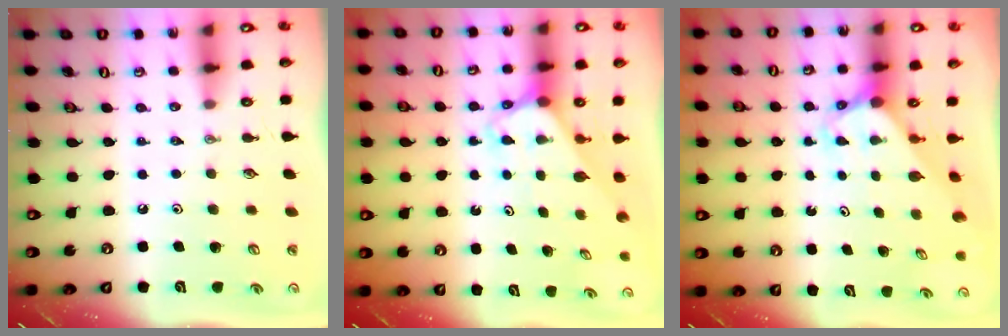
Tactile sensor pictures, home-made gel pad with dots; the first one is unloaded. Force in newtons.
{"total": 2.6, "press": 2.6, "slide": 0.2}
{"total": 3.2, "press": 3.2, "slide": 0.2}